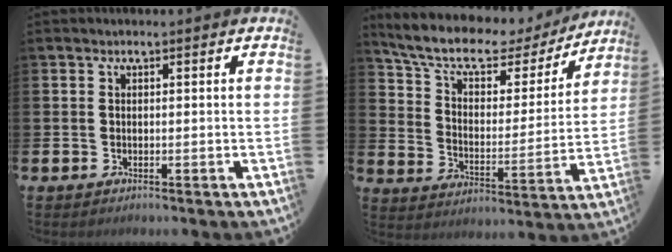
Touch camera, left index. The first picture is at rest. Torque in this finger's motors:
{"motor_torque": [1.16, -0.98, 0.62, 0.21]}